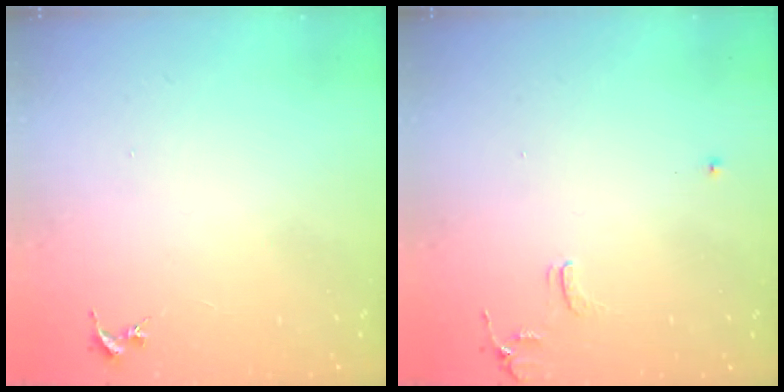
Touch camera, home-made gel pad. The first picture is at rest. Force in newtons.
{"total": 6.4, "press": 6.3, "slide": 0.8}